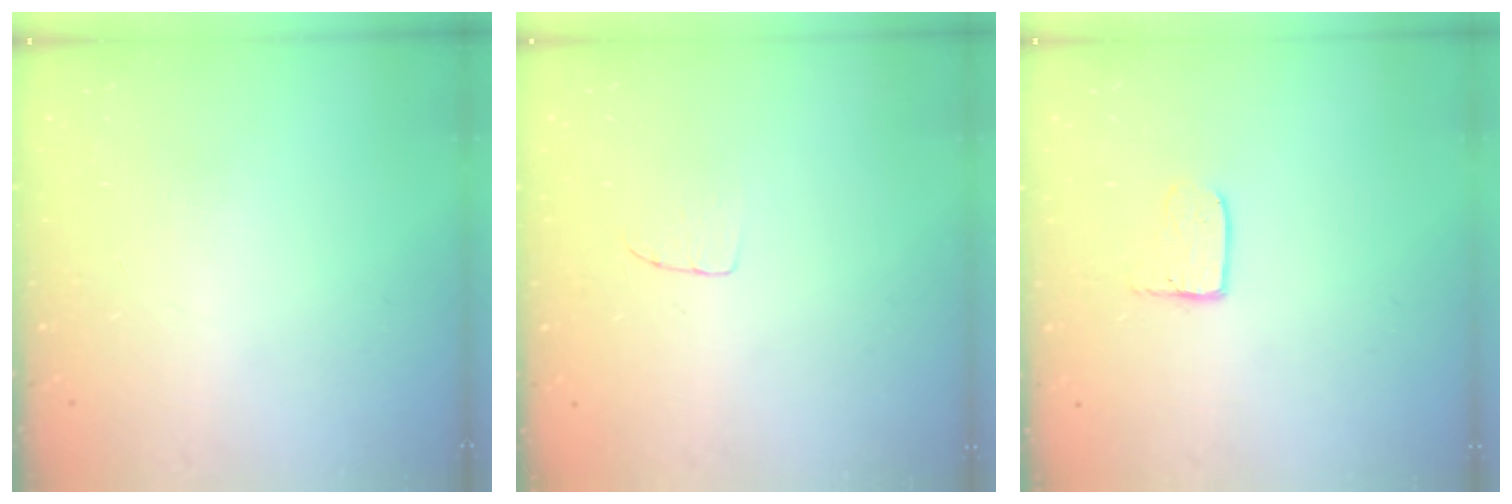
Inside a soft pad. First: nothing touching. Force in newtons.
{"total": 4.1, "press": 4.0, "slide": 0.2}
{"total": 4.0, "press": 4.0, "slide": 0.4}